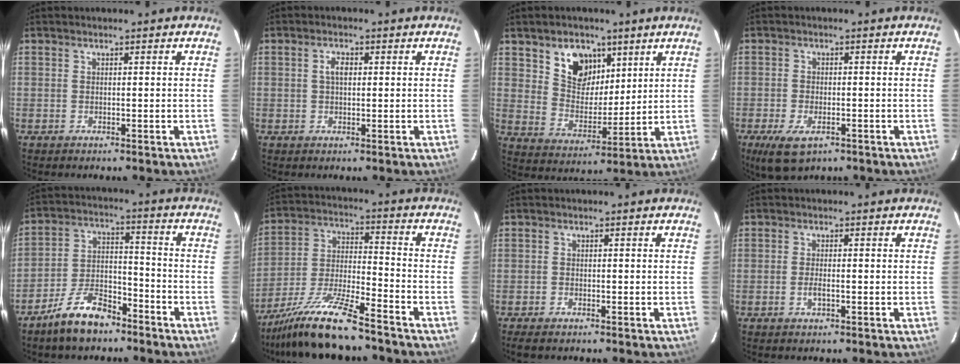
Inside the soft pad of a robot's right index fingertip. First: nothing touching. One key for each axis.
{"total": 2.4, "fx": 0.4, "fy": 1.3, "fz": 1.9, "tx": -0.037, "ty": 0.006, "tz": 0.008}
{"total": 10.3, "fx": 5.7, "fy": 7.1, "fz": 4.8, "tx": -0.086, "ty": 0.004, "tz": 0.111}
{"total": 7.0, "fx": -3.8, "fy": 3.5, "fz": 4.7, "tx": -0.111, "ty": -0.022, "tz": -0.066}
{"total": 10.6, "fx": -7.9, "fy": 4.7, "fz": 5.3, "tx": -0.109, "ty": 0.019, "tz": -0.138}
{"total": 14.6, "fx": -12.0, "fy": 1.3, "fz": 8.1, "tx": -0.174, "ty": -0.012, "tz": -0.222}
{"total": 1.8, "fx": -1.5, "fy": 0.8, "fz": 0.7, "tx": -0.021, "ty": -0.004, "tz": -0.029}
{"total": 1.8, "fx": -0.7, "fy": 0.4, "fz": 1.6, "tx": -0.033, "ty": -0.002, "tz": -0.013}